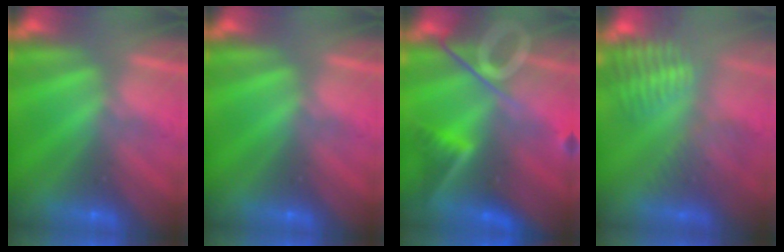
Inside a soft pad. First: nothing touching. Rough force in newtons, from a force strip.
{"total": 0.0}
{"total": 10.8}
{"total": 4.9}